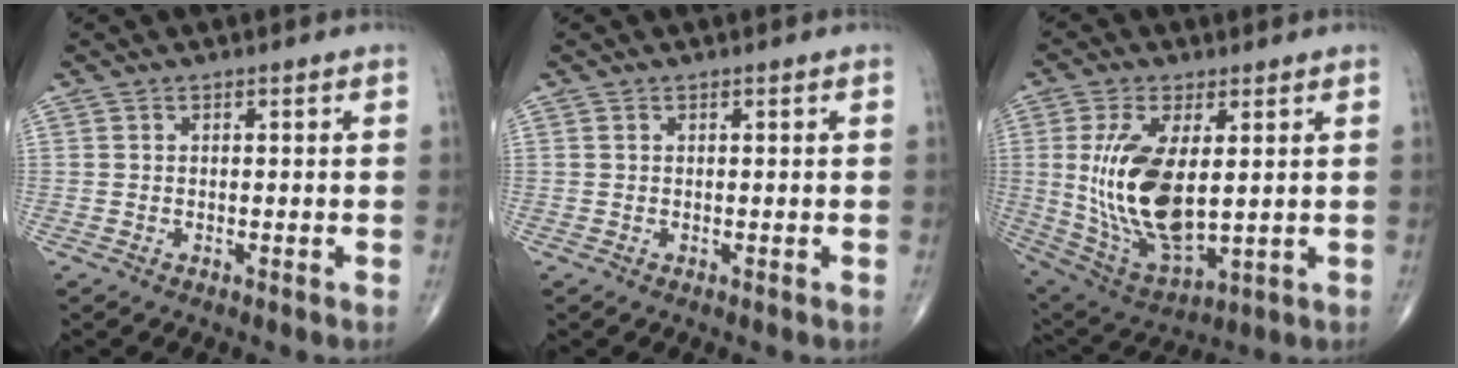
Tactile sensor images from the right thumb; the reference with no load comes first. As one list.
[{"total": 0.0}, {"total": 17.0, "force": [1.6, 7.8, 15.0], "torque": [-0.293, -0.020, 0.048]}]